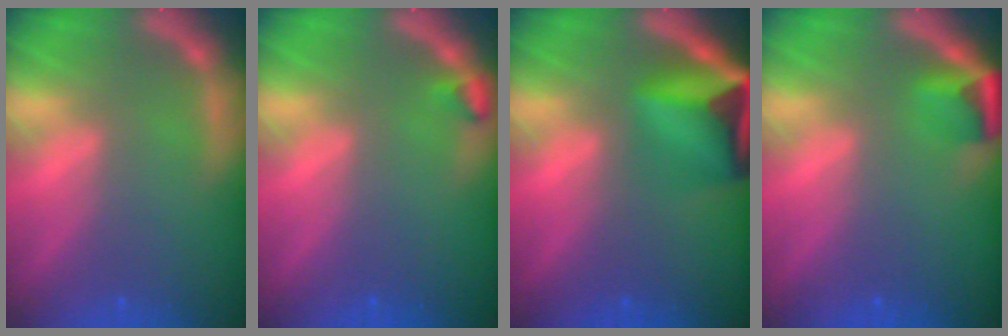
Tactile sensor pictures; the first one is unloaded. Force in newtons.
{"total": 0.9}
{"total": 9.5}
{"total": 2.9}